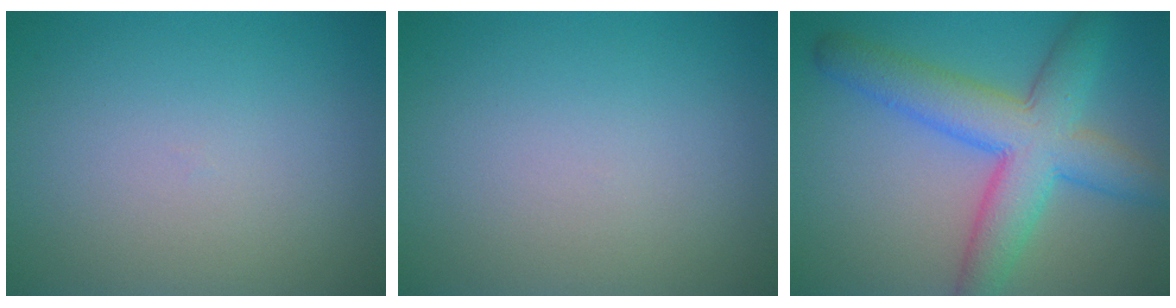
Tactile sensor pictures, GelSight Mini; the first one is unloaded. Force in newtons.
{"total": 0.0}
{"total": 7.7, "press": 7.7, "slide": 0.2}